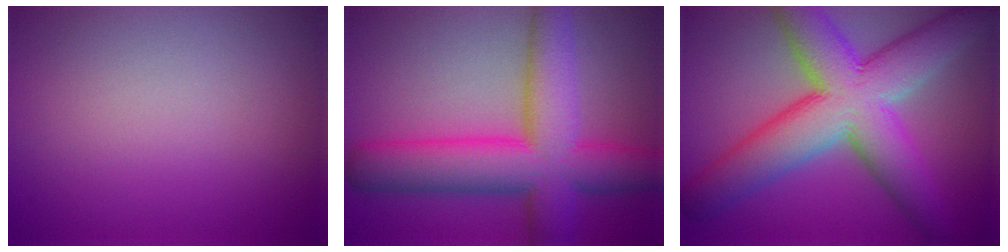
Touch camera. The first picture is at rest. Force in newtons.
{"total": 10.1, "press": 10.1, "slide": 0.3}
{"total": 11.4, "press": 11.4, "slide": 0.7}